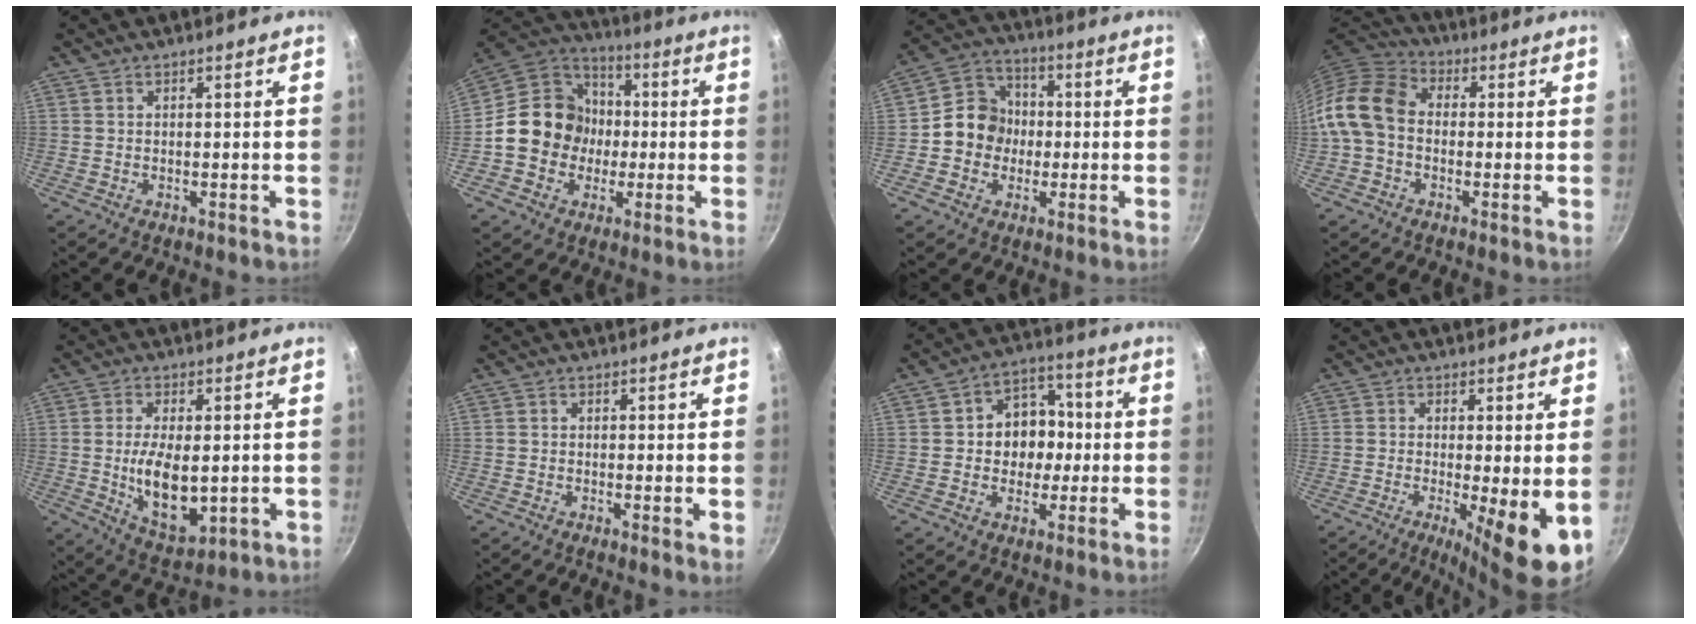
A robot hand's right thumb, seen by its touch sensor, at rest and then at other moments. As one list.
[{"total": 15.4, "force": [-1.5, 13.7, 6.8], "torque": [-0.081, 0.035, -0.038]}, {"total": 10.1, "force": [-1.0, 9.1, 4.3], "torque": [-0.033, 0.025, -0.037]}, {"total": 11.3, "force": [-0.8, 8.6, 7.3], "torque": [-0.122, 0.031, -0.038]}, {"total": 11.6, "force": [-0.3, 5.6, 10.1], "torque": [-0.173, -0.012, 0.010]}, {"total": 1.3, "force": [0.1, 0.2, 1.2], "torque": [-0.019, -0.008, -0.003]}, {"total": 10.7, "force": [0.0, 9.0, 5.9], "torque": [-0.036, 0.018, -0.010]}, {"total": 9.0, "force": [-1.5, 1.7, 8.7], "torque": [-0.130, -0.010, -0.020]}]